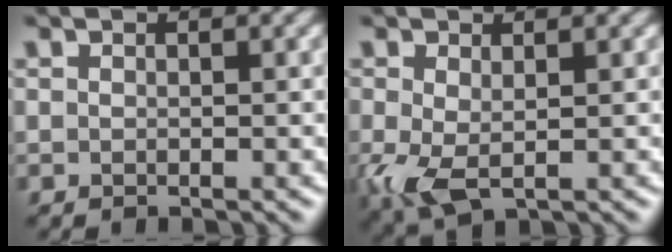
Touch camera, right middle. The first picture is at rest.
{"total": 4.0, "force": [-0.5, 2.2, 3.3], "torque": [-0.086, -0.012, -0.007]}